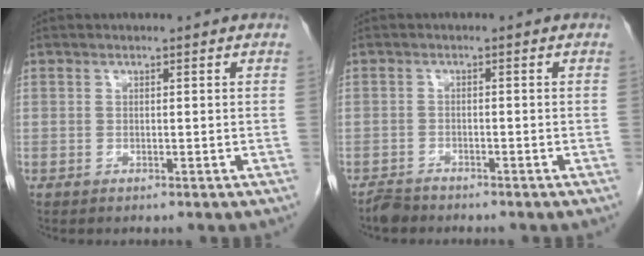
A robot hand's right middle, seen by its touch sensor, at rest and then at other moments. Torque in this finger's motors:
{"motor_torque": [0.42, -0.31, 0.00, 0.01]}